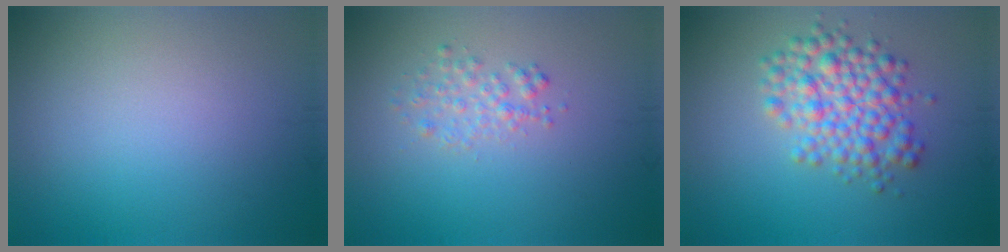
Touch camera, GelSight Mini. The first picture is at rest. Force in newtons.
{"total": 1.6, "press": 1.6, "slide": 0.1}
{"total": 5.0, "press": 4.9, "slide": 0.2}